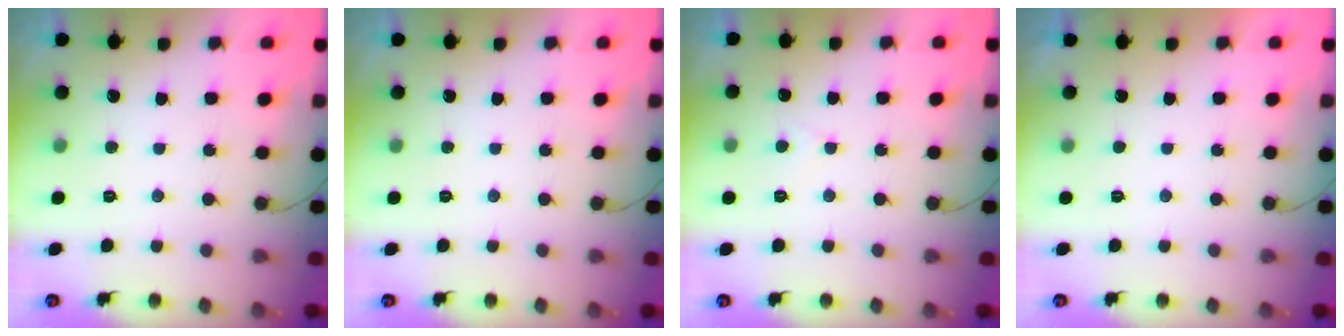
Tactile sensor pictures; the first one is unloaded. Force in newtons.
{"total": 0.0}
{"total": 2.3, "press": 2.3, "slide": 0.2}
{"total": 2.3, "press": 2.3, "slide": 0.4}